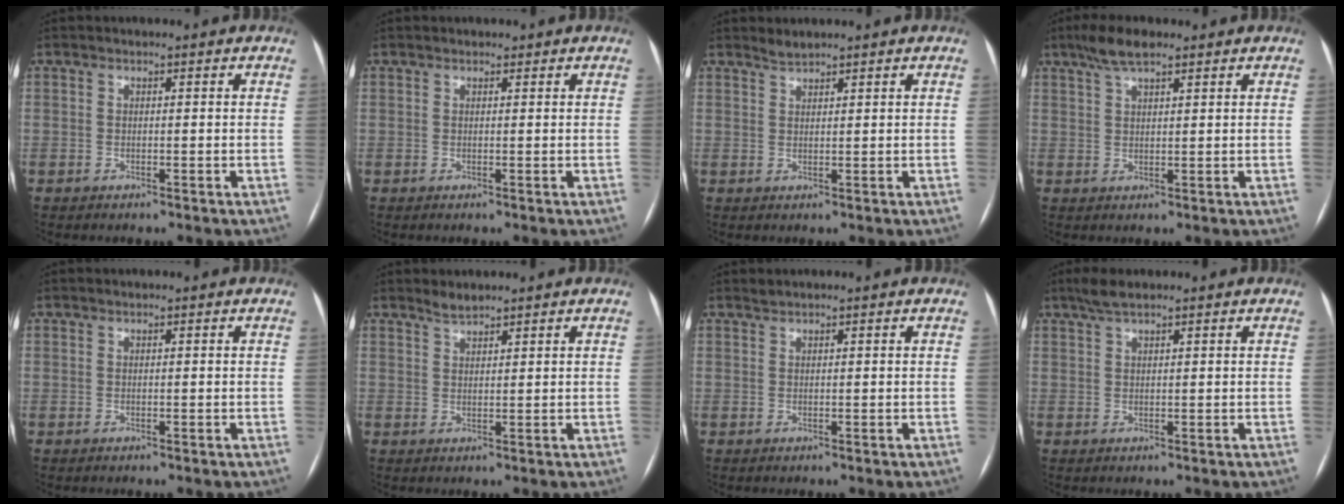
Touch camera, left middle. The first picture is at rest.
{"total": 0.6, "force": [0.5, 0.4, 0.1], "torque": [-0.006, 0.006, 0.007]}
{"total": 1.3, "force": [1.3, 0.1, 0.2], "torque": [-0.008, 0.004, 0.030]}
{"total": 4.9, "force": [3.5, 1.2, 3.2], "torque": [-0.069, 0.016, 0.065]}
{"total": 0.0}
{"total": 1.8, "force": [1.7, 0.3, 0.5], "torque": [-0.011, 0.005, 0.036]}
{"total": 0.5, "force": [0.5, 0.0, 0.0], "torque": [-0.005, 0.006, 0.013]}
{"total": 2.9, "force": [2.2, 0.5, 1.8], "torque": [-0.041, 0.012, 0.046]}